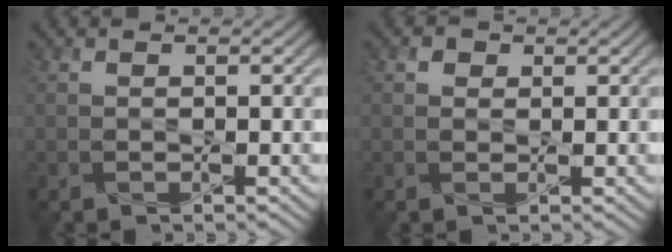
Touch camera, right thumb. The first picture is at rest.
{"total": 1.2, "force": [0.5, 1.0, 0.4], "torque": [-0.006, -0.001, 0.005]}